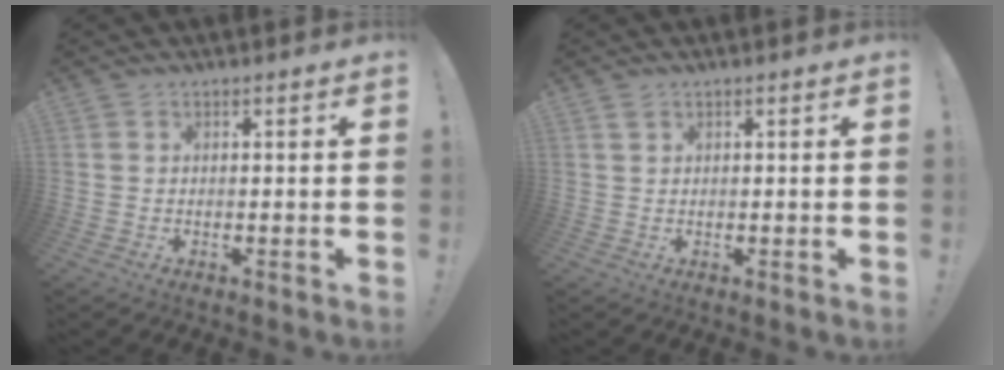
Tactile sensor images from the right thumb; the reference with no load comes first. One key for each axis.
{"total": 0.9, "fx": 0.7, "fy": 0.5, "fz": 0.2, "tx": -0.004, "ty": -0.001, "tz": 0.013}